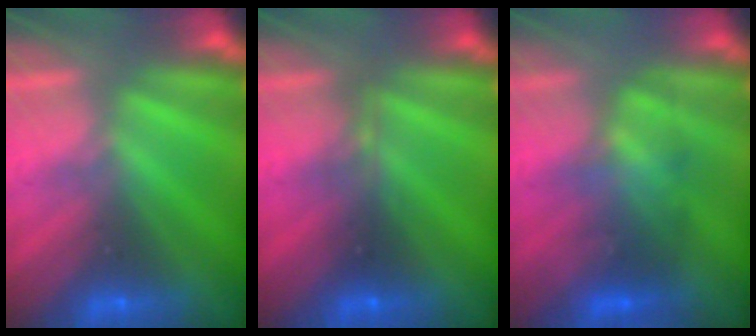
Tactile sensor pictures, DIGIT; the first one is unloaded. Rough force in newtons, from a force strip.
{"total": 2.3}
{"total": 3.8}